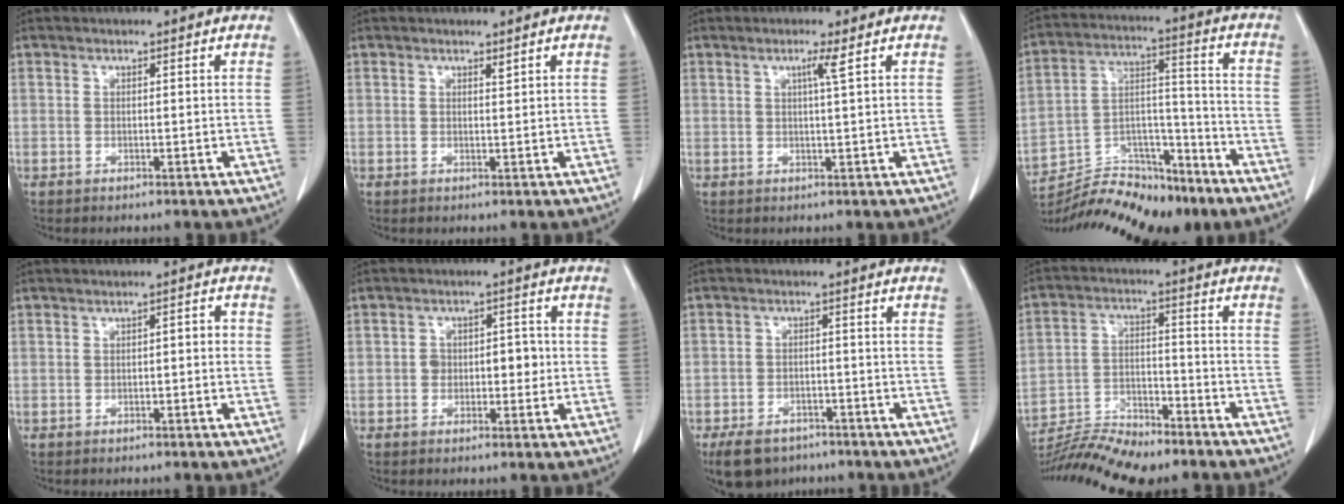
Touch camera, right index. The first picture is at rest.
{"total": 0.7, "force": [0.6, 0.0, 0.3], "torque": [-0.010, -0.006, 0.009]}
{"total": 2.2, "force": [1.0, -0.6, 1.9], "torque": [-0.036, -0.002, 0.020]}
{"total": 18.6, "force": [-15.9, 5.2, 8.2], "torque": [-0.155, 0.019, -0.267]}
{"total": 1.7, "force": [-0.2, 0.7, 1.5], "torque": [-0.023, 0.007, -0.001]}
{"total": 4.4, "force": [-0.3, 2.7, 3.4], "torque": [-0.046, 0.016, 0.000]}
{"total": 8.4, "force": [-6.2, 4.6, 3.2], "torque": [-0.054, -0.002, -0.092]}
{"total": 13.6, "force": [-12.2, 2.0, 5.5], "torque": [-0.088, -0.001, -0.204]}